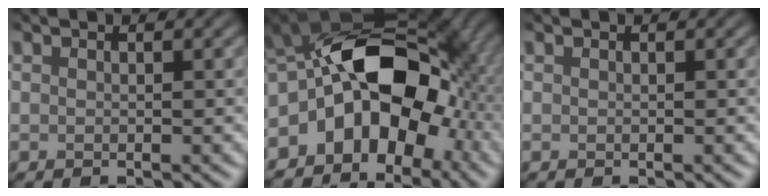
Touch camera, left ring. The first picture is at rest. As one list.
[{"total": 12.9, "force": [-4.8, 8.5, 8.4], "torque": [-0.112, 0.007, -0.090]}, {"total": 0.0}]